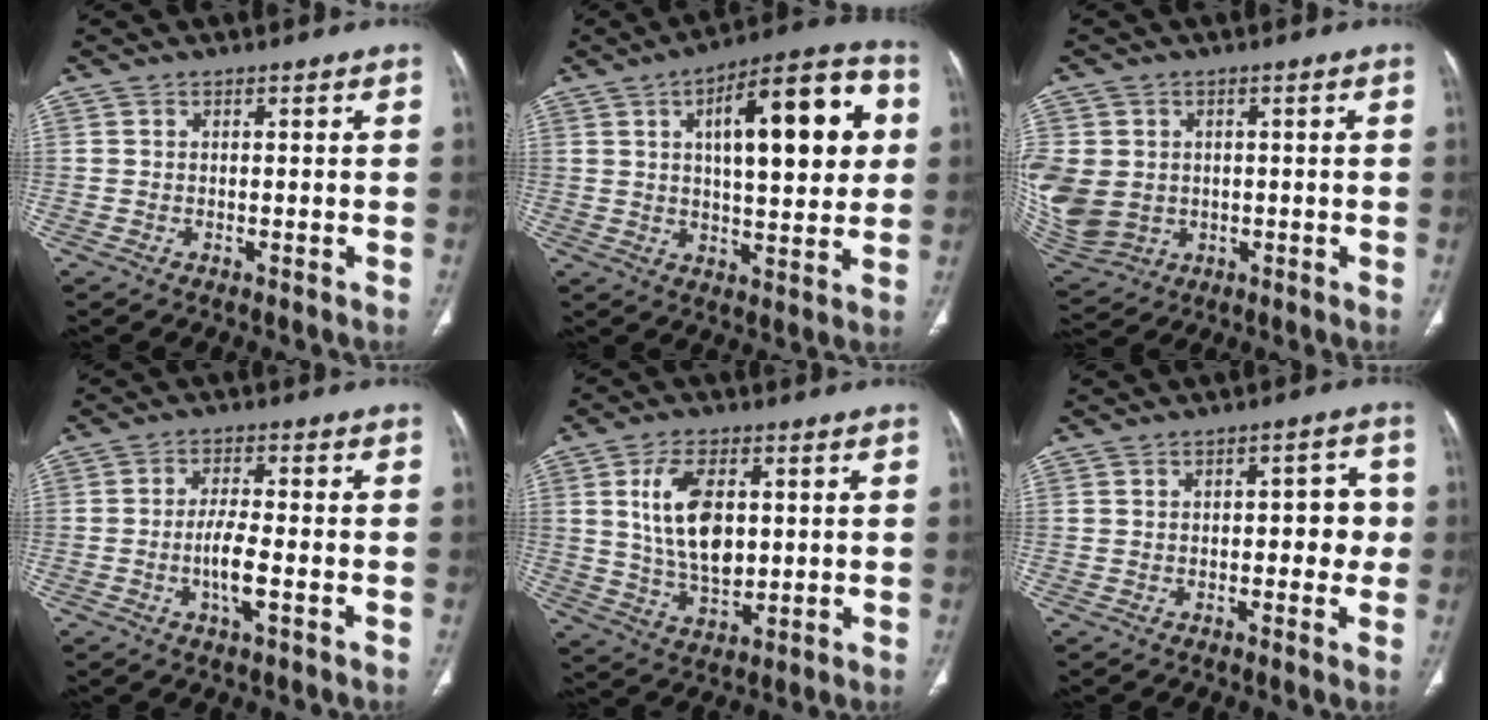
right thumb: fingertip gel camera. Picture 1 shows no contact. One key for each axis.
{"total": 20.4, "fx": 5.2, "fy": 7.5, "fz": 18.2, "tx": -0.228, "ty": 0.013, "tz": 0.071}
{"total": 16.9, "fx": -0.6, "fy": 14.5, "fz": 8.6, "tx": -0.237, "ty": 0.005, "tz": 0.015}
{"total": 5.5, "fx": -1.6, "fy": 1.2, "fz": 5.1, "tx": -0.103, "ty": 0.003, "tz": -0.033}
{"total": 12.0, "fx": 2.3, "fy": 6.7, "fz": 9.6, "tx": -0.165, "ty": -0.013, "tz": 0.050}
{"total": 5.7, "fx": -0.2, "fy": 3.1, "fz": 4.8, "tx": -0.032, "ty": 0.016, "tz": -0.007}